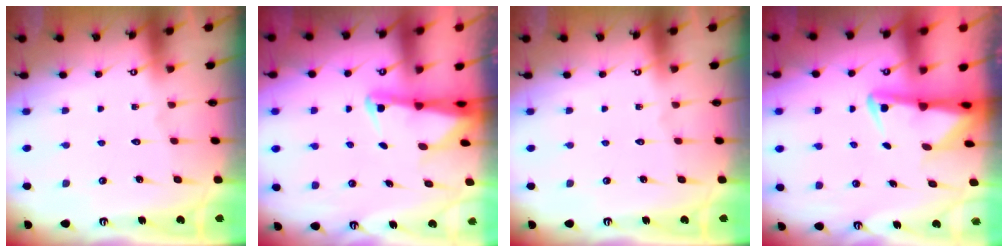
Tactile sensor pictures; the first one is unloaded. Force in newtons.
{"total": 2.7, "press": 2.7, "slide": 0.5}
{"total": 0.0}
{"total": 3.7, "press": 3.6, "slide": 0.7}